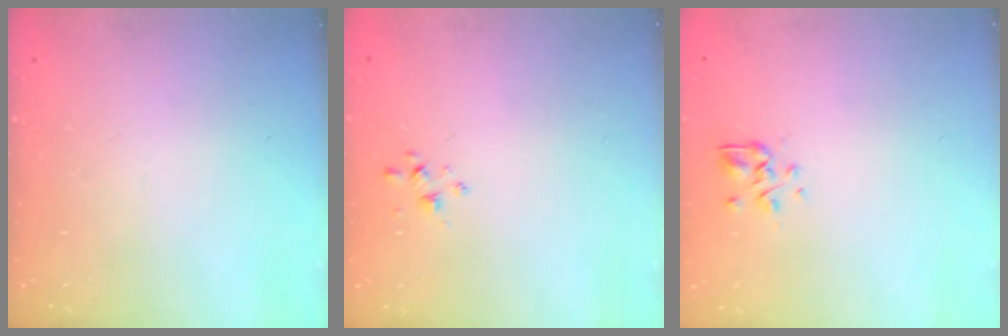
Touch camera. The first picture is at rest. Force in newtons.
{"total": 1.7, "press": 1.7, "slide": 0.4}
{"total": 2.5, "press": 2.3, "slide": 1.0}